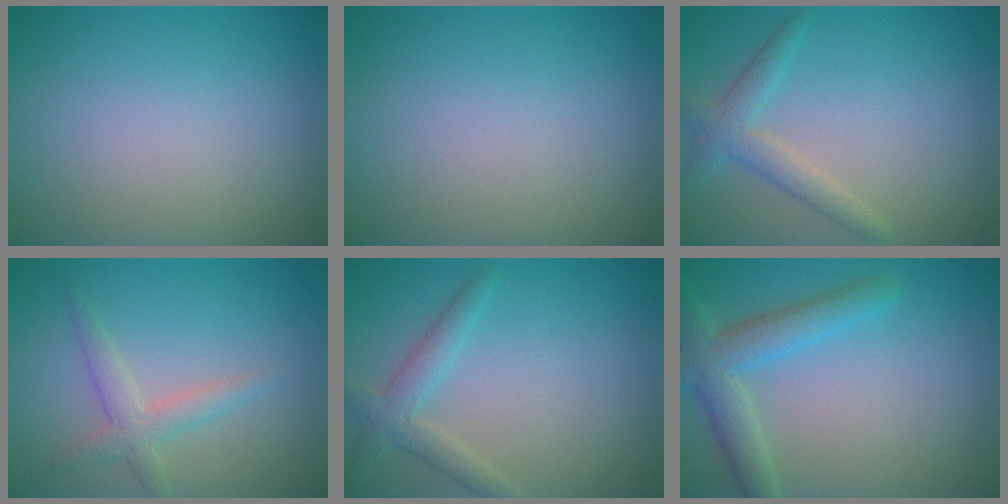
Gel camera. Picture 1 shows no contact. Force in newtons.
{"total": 0.0}
{"total": 2.6, "press": 2.6, "slide": 0.1}
{"total": 2.4, "press": 2.4, "slide": 0.1}
{"total": 2.7, "press": 2.7, "slide": 0.3}
{"total": 4.4, "press": 4.4, "slide": 0.2}